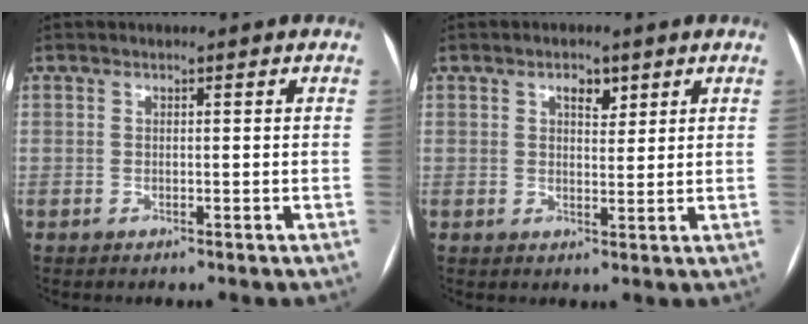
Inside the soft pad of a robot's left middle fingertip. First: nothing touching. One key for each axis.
{"total": 2.9, "fx": 1.6, "fy": 1.5, "fz": 1.9, "tx": -0.028, "ty": 0.004, "tz": 0.026}